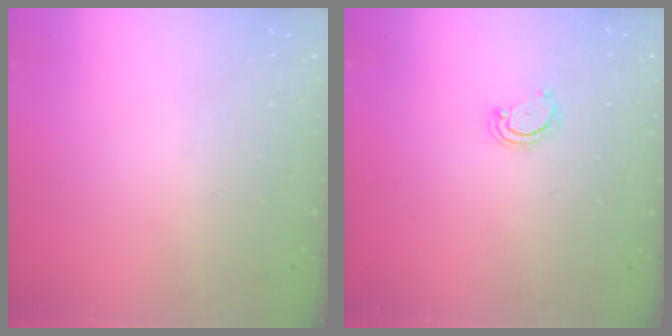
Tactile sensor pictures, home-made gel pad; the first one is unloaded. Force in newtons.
{"total": 2.6, "press": 2.6, "slide": 0.3}